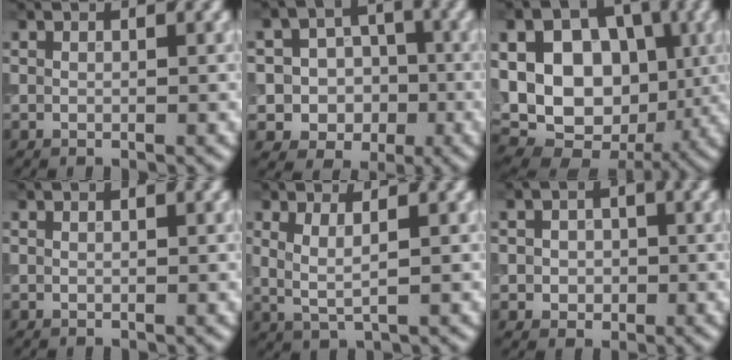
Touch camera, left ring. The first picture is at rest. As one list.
[{"total": 7.0, "force": [-1.6, 6.6, 1.8], "torque": [-0.013, 0.009, -0.052]}, {"total": 15.7, "force": [1.1, 12.0, 10.0], "torque": [-0.158, 0.019, 0.006]}, {"total": 0.0}, {"total": 2.3, "force": [0.8, 0.7, 2.1], "torque": [-0.040, -0.007, 0.016]}, {"total": 2.3, "force": [-0.2, 2.1, 0.9], "torque": [0.004, -0.004, -0.011]}]